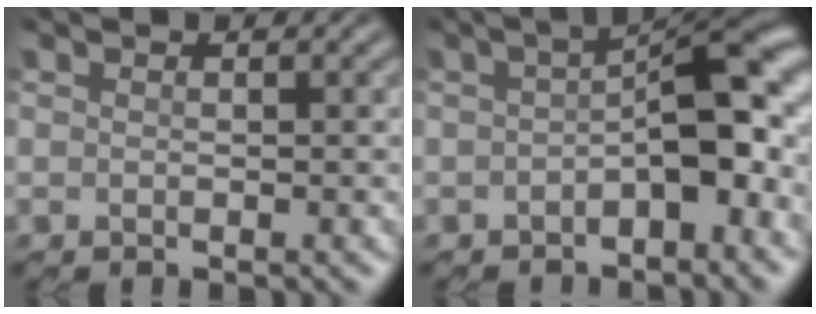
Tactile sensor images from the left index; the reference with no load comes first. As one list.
[{"total": 9.3, "force": [-0.6, 4.0, 8.4], "torque": [-0.116, 0.019, -0.017]}]